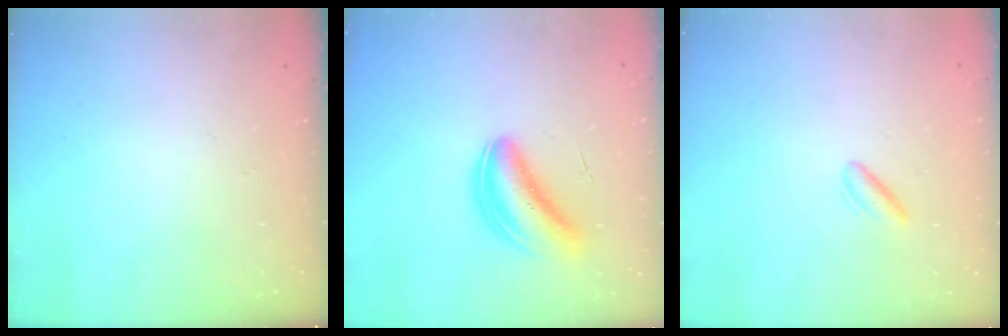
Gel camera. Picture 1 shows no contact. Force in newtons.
{"total": 6.4, "press": 6.1, "slide": 2.0}
{"total": 2.4, "press": 2.1, "slide": 1.2}